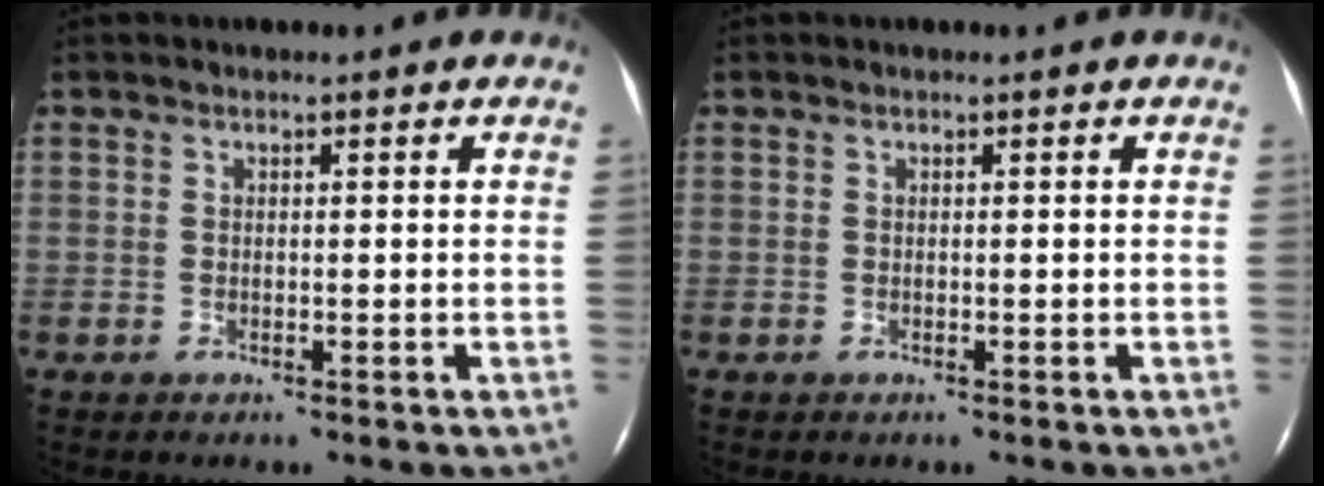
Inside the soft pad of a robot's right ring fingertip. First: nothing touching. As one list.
[{"total": 0.0}]